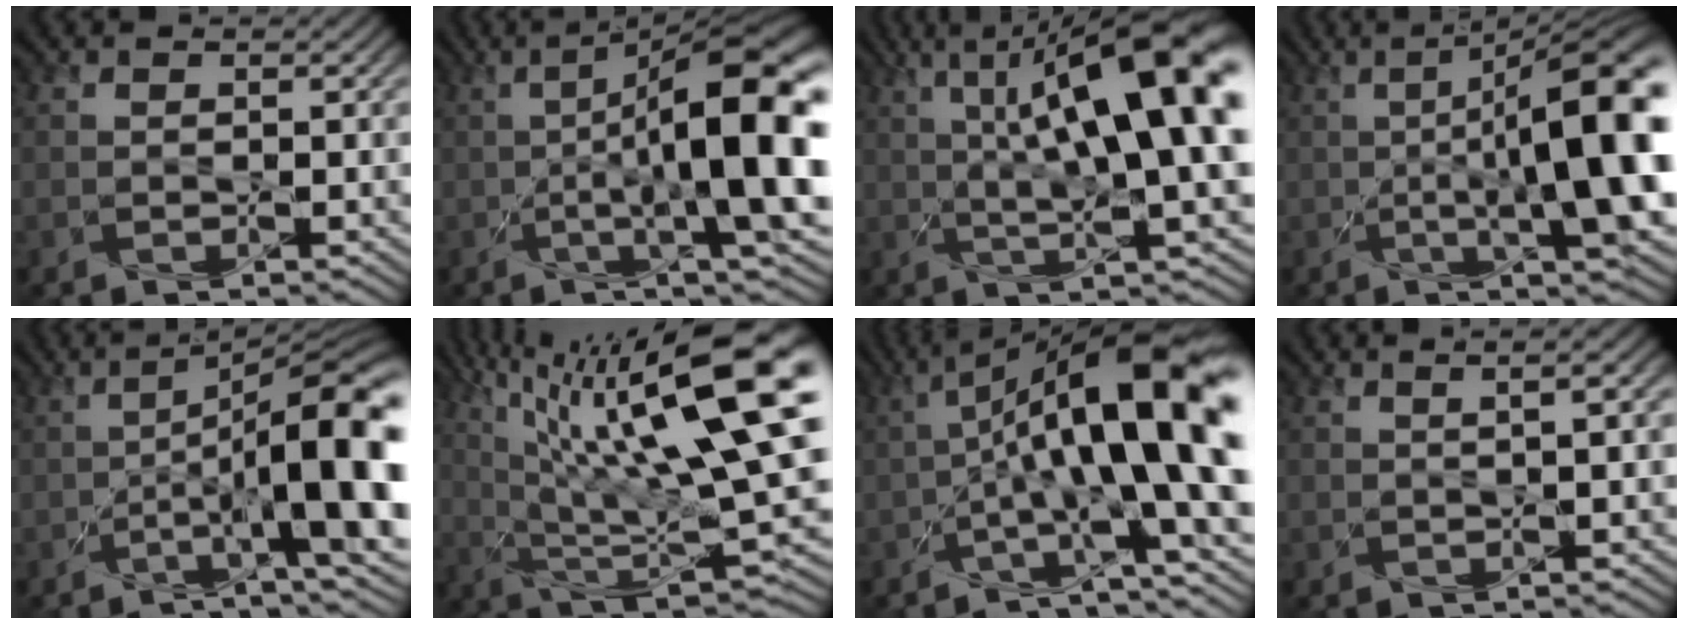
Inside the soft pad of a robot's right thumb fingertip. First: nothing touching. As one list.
[{"total": 15.2, "force": [-0.1, 4.0, 14.7], "torque": [-0.205, 0.006, -0.005]}, {"total": 15.5, "force": [4.0, 4.7, 14.2], "torque": [-0.214, 0.029, 0.056]}, {"total": 14.9, "force": [0.0, 3.9, 14.4], "torque": [-0.193, 0.007, -0.003]}, {"total": 14.3, "force": [-1.5, 3.8, 13.7], "torque": [-0.194, 0.004, -0.030]}, {"total": 21.3, "force": [8.1, 6.0, 18.8], "torque": [-0.305, 0.041, 0.135]}, {"total": 15.7, "force": [0.6, 4.0, 15.2], "torque": [-0.231, 0.028, -0.003]}, {"total": 3.4, "force": [1.1, 0.5, 3.2], "torque": [-0.040, 0.006, 0.011]}]